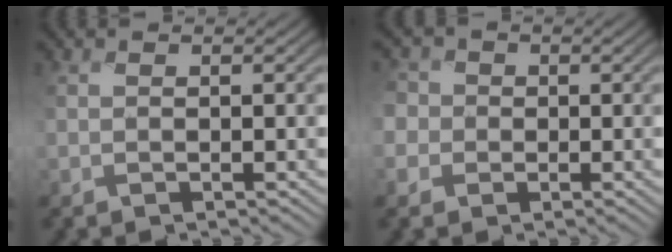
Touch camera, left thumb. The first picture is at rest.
{"total": 4.3, "force": [0.0, 4.1, 1.2], "torque": [-0.042, 0.011, -0.022]}